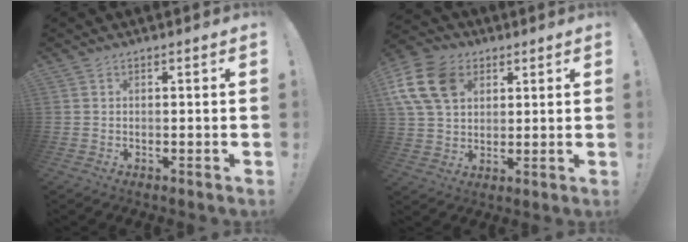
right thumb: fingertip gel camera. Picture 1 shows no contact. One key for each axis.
{"total": 15.0, "fx": 5.8, "fy": 10.9, "fz": 8.5, "tx": -0.174, "ty": -0.014, "tz": 0.116}